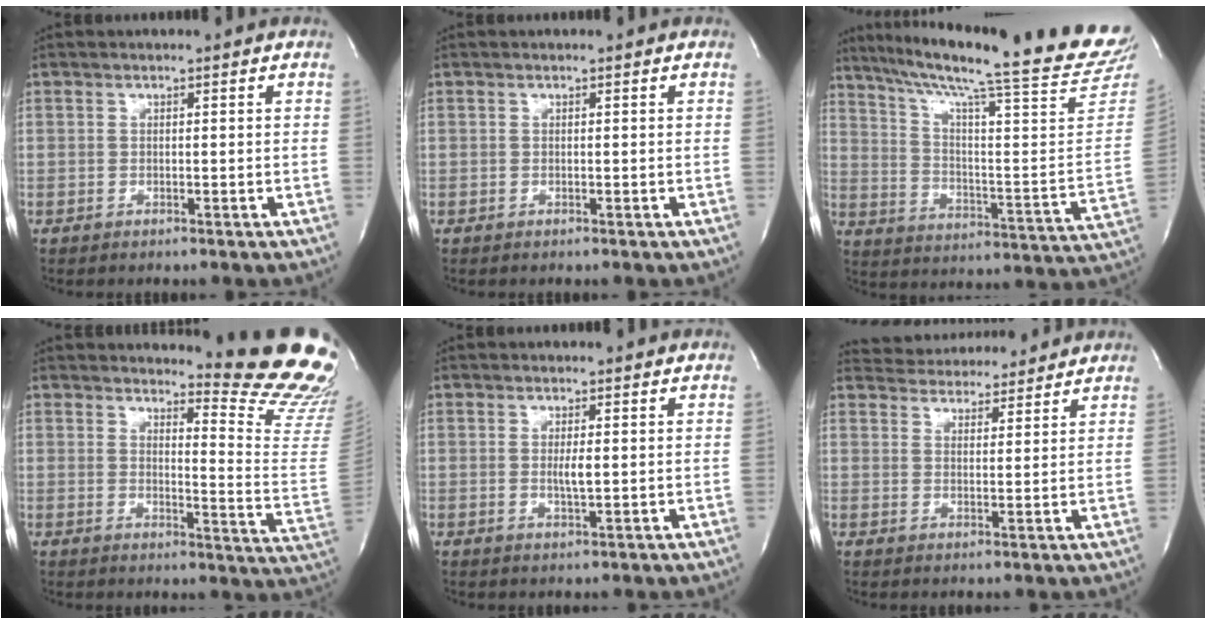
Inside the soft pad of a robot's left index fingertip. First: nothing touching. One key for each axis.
{"total": 0.0}
{"total": 28.2, "fx": 24.0, "fy": 0.3, "fz": 14.6, "tx": -0.231, "ty": -0.081, "tz": 0.321}
{"total": 15.0, "fx": 14.1, "fy": 0.1, "fz": 5.3, "tx": -0.060, "ty": -0.146, "tz": 0.147}
{"total": 2.0, "fx": 0.1, "fy": 0.2, "fz": 2.0, "tx": -0.039, "ty": -0.005, "tz": 0.003}
{"total": 11.9, "fx": 11.4, "fy": 2.9, "fz": 2.1, "tx": -0.025, "ty": 0.014, "tz": 0.154}